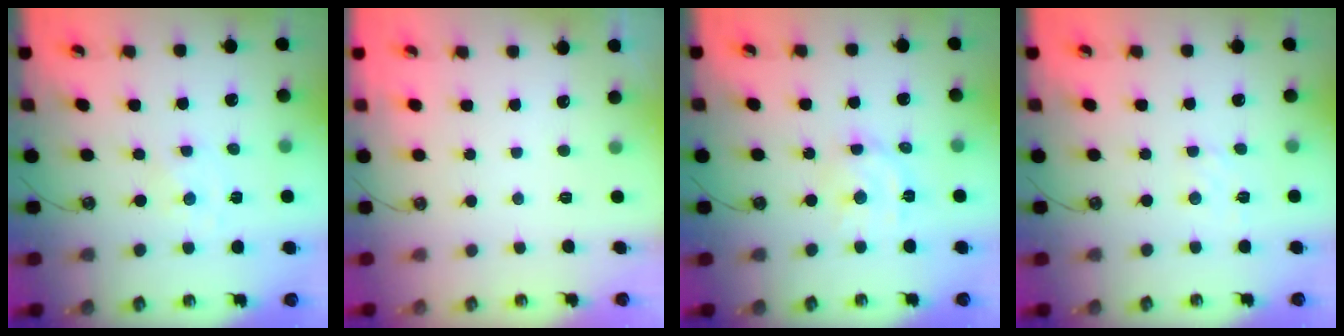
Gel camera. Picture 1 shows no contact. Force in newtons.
{"total": 0.0}
{"total": 8.4, "press": 8.3, "slide": 1.3}
{"total": 2.6, "press": 2.6, "slide": 0.4}